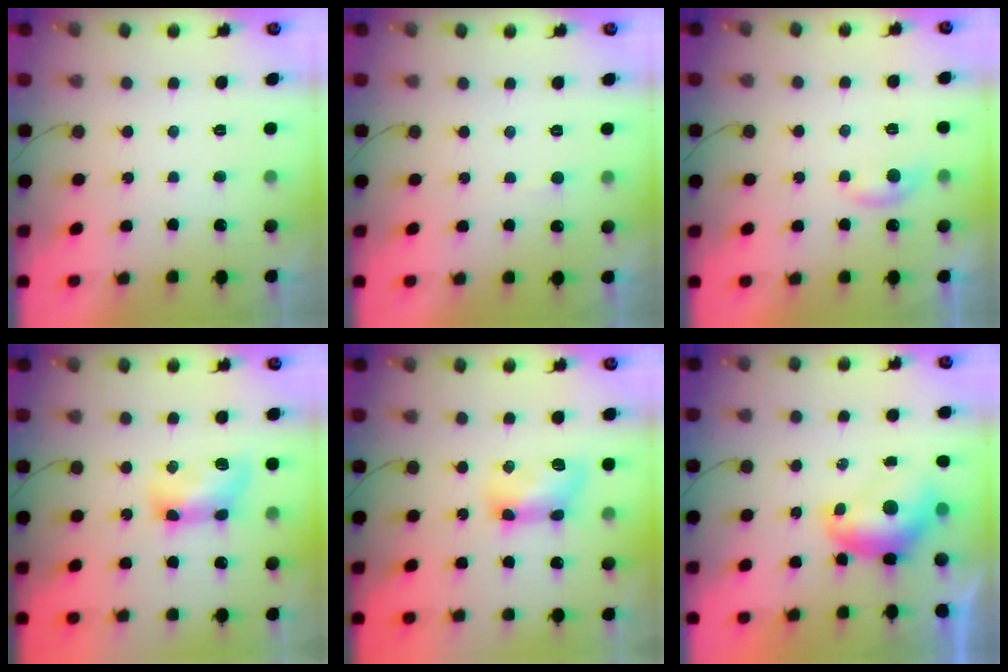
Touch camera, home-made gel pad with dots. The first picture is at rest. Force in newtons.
{"total": 2.9, "press": 2.9, "slide": 0.3}
{"total": 5.6, "press": 5.5, "slide": 0.6}
{"total": 10.1, "press": 10.0, "slide": 0.5}
{"total": 9.7, "press": 9.7, "slide": 0.8}
{"total": 8.3, "press": 8.2, "slide": 0.9}